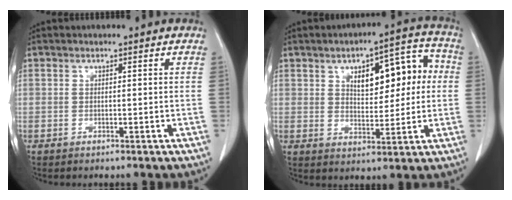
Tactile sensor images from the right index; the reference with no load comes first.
{"total": 11.7, "force": [2.5, 5.2, 10.2], "torque": [-0.131, 0.038, 0.041]}